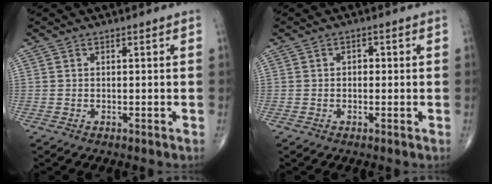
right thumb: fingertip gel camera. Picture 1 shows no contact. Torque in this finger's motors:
{"motor_torque": [-0.25, 0.04, 0.16, 0.07, 0.05]}